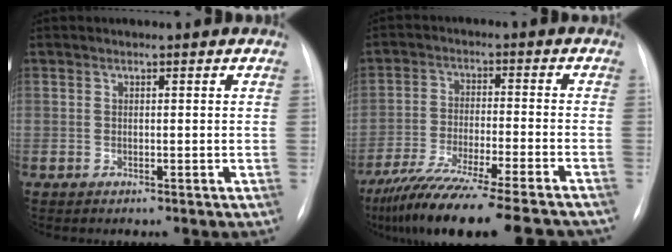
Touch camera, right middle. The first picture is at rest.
{"total": 21.3, "force": [-18.0, 1.3, 11.3], "torque": [-0.160, -0.046, -0.275]}